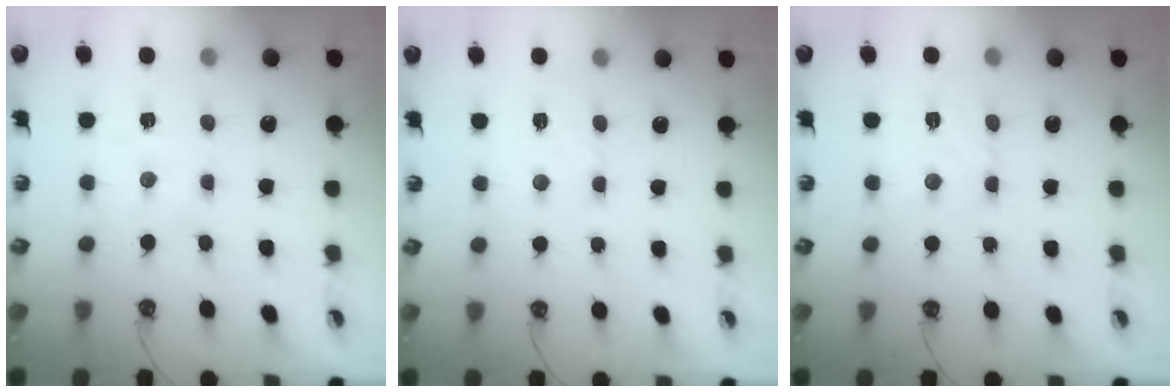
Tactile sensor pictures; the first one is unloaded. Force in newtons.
{"total": 2.6, "press": 2.6, "slide": 0.6}
{"total": 3.4, "press": 3.3, "slide": 0.2}